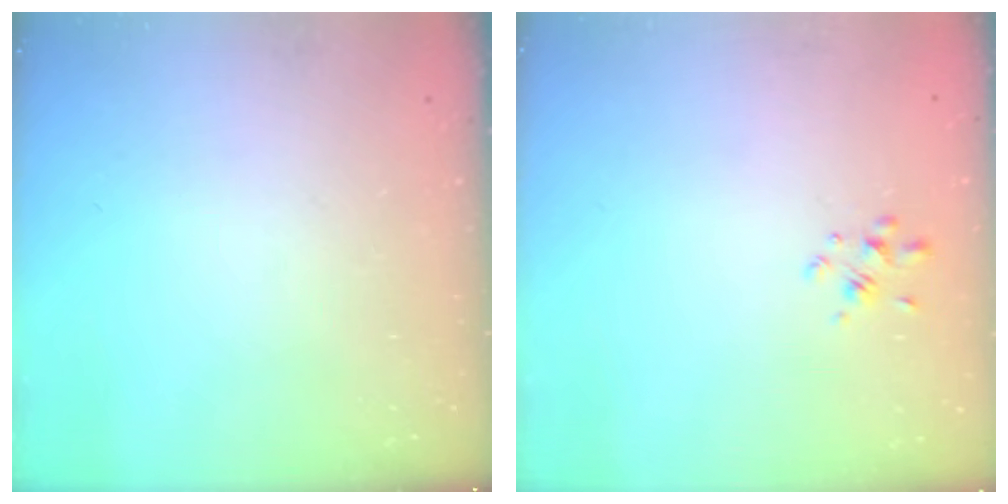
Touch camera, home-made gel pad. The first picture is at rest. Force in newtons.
{"total": 2.2, "press": 2.0, "slide": 0.9}